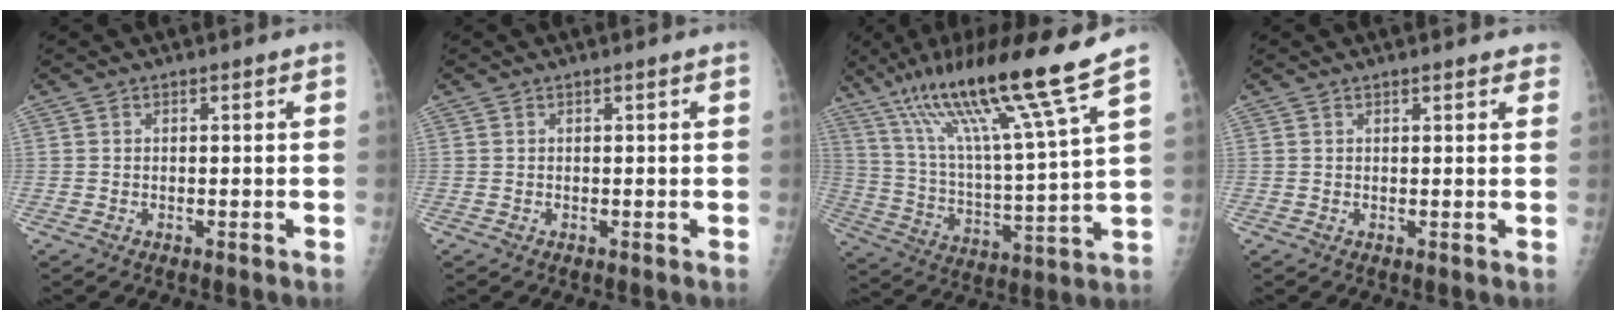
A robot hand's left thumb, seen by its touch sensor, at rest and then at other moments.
{"total": 0.0}
{"total": 20.4, "force": [14.0, 0.1, 14.8], "torque": [-0.243, -0.055, 0.249]}
{"total": 2.5, "force": [2.0, 0.8, 1.3], "torque": [0.002, 0.002, 0.019]}